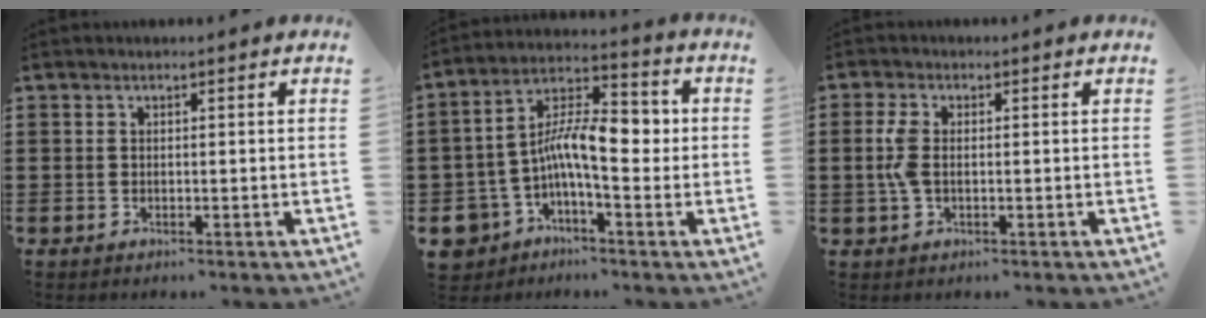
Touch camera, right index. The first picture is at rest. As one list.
[{"total": 11.9, "force": [-0.3, 6.1, 10.3], "torque": [-0.192, 0.006, -0.003]}, {"total": 3.8, "force": [-0.1, 1.9, 3.3], "torque": [-0.093, -0.006, -0.012]}]